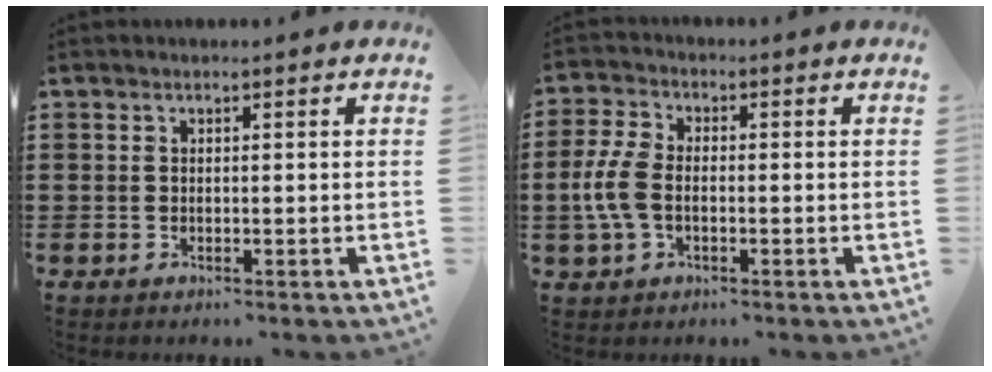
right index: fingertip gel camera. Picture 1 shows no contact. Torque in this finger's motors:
{"motor_torque": [0.61, -0.24, 0.39, 0.07]}